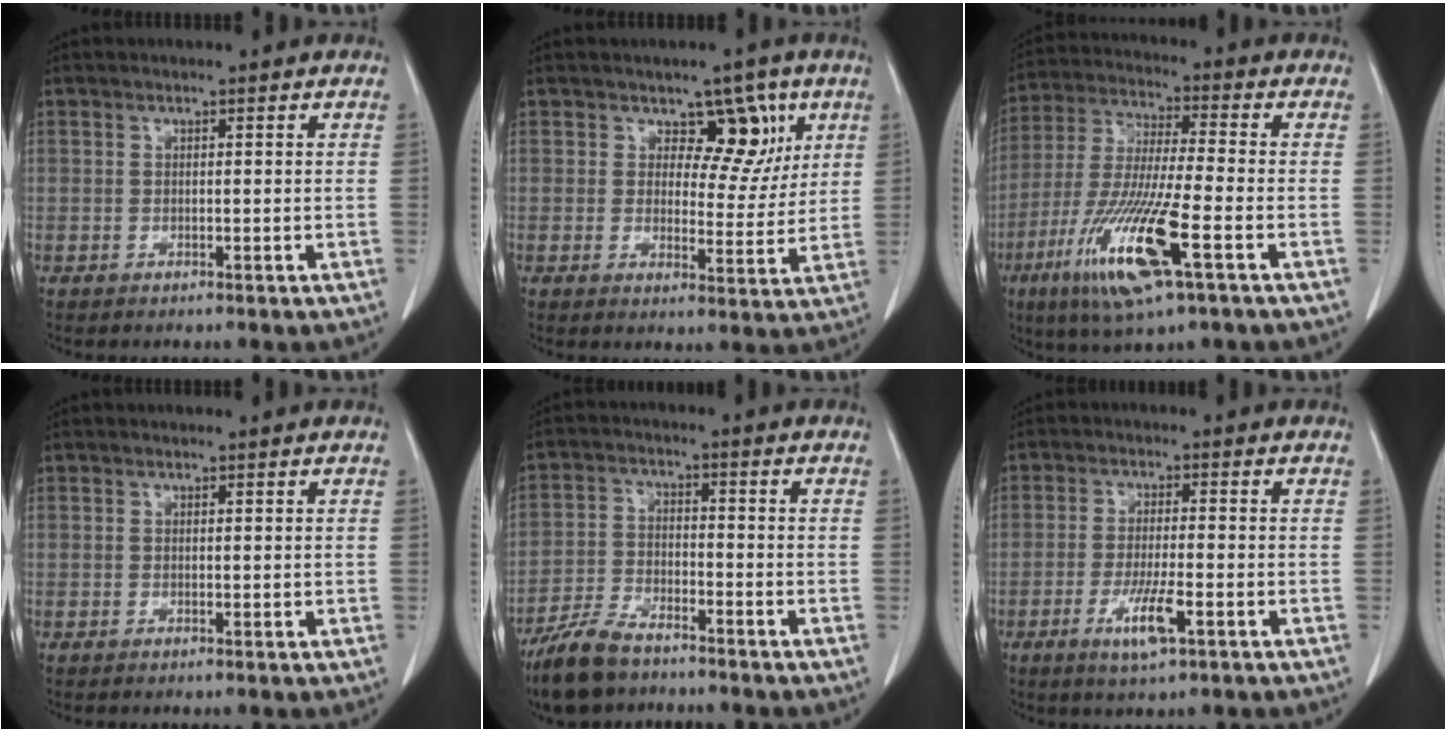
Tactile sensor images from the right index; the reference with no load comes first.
{"total": 6.9, "force": [3.2, 4.3, 4.3], "torque": [-0.035, 0.002, 0.043]}
{"total": 15.7, "force": [-6.7, 1.2, 14.1], "torque": [-0.292, -0.030, -0.123]}
{"total": 0.7, "force": [0.0, 0.3, 0.6], "torque": [-0.008, -0.002, -0.001]}
{"total": 8.0, "force": [-6.5, 2.5, 4.0], "torque": [-0.090, -0.017, -0.126]}
{"total": 6.2, "force": [-2.7, 0.6, 5.5], "torque": [-0.106, -0.011, -0.048]}